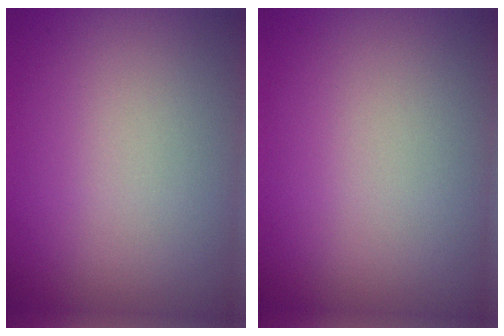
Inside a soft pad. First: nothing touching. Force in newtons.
{"total": 0.0}